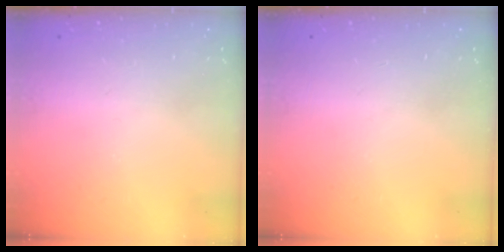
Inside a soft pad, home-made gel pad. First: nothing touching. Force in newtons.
{"total": 0.0}